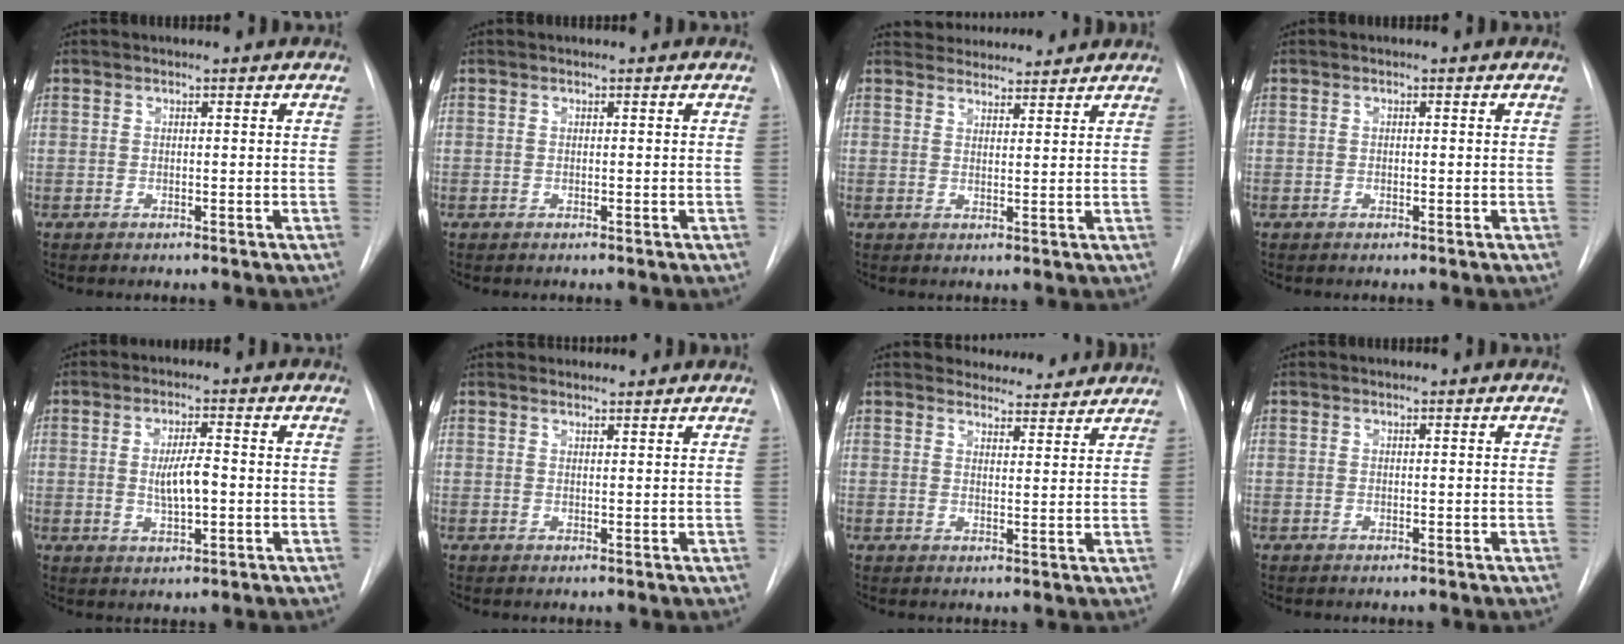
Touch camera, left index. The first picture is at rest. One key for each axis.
{"total": 0.0}
{"total": 7.1, "fx": 6.8, "fy": 1.6, "fz": 1.0, "tx": -0.011, "ty": 0.019, "tz": 0.089}
{"total": 0.6, "fx": -0.5, "fy": 0.3, "fz": 0.2, "tx": -0.001, "ty": -0.003, "tz": -0.010}
{"total": 5.1, "fx": -0.6, "fy": 1.4, "fz": 4.8, "tx": -0.088, "ty": -0.004, "tz": -0.009}
{"total": 5.1, "fx": 4.9, "fy": 0.8, "fz": 1.2, "tx": -0.012, "ty": 0.030, "tz": 0.059}
{"total": 7.1, "fx": 6.8, "fy": 2.0, "fz": 0.5, "tx": 0.006, "ty": -0.003, "tz": 0.072}
{"total": 0.0}